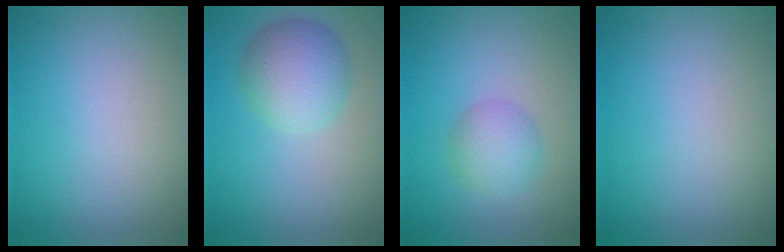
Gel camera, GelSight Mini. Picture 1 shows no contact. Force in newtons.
{"total": 4.9, "press": 4.9, "slide": 0.1}
{"total": 2.9, "press": 2.9, "slide": 0.0}
{"total": 0.0}